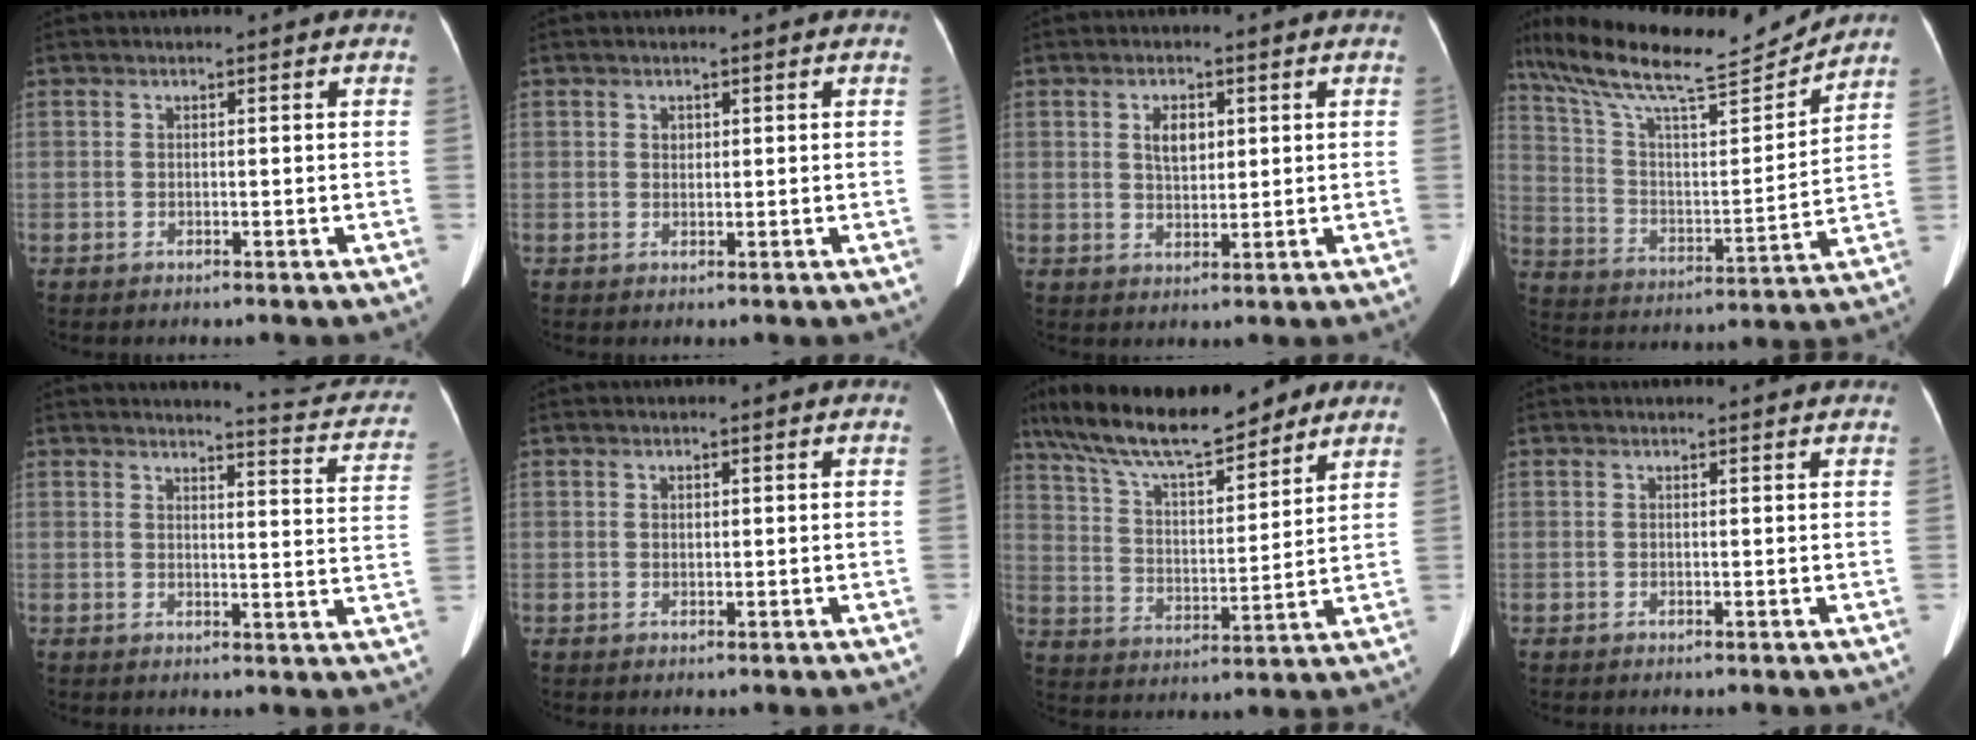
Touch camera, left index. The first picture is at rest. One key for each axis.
{"total": 0.8, "fx": 0.2, "fy": 0.7, "fz": 0.3, "tx": -0.005, "ty": -0.002, "tz": 0.004}
{"total": 3.5, "fx": 1.0, "fy": 2.1, "fz": 2.6, "tx": -0.051, "ty": 0.004, "tz": 0.022}
{"total": 20.0, "fx": 17.2, "fy": 3.1, "fz": 9.6, "tx": -0.185, "ty": 0.008, "tz": 0.288}
{"total": 10.7, "fx": 10.5, "fy": 0.5, "fz": 2.1, "tx": -0.011, "ty": -0.059, "tz": 0.095}
{"total": 0.6, "fx": 0.0, "fy": 0.5, "fz": 0.4, "tx": -0.010, "ty": -0.002, "tz": 0.003}
{"total": 19.6, "fx": 15.6, "fy": 4.9, "fz": 10.8, "tx": -0.194, "ty": 0.030, "tz": 0.260}
{"total": 1.9, "fx": 1.9, "fy": 0.0, "fz": 0.4, "tx": -0.010, "ty": 0.009, "tz": 0.021}